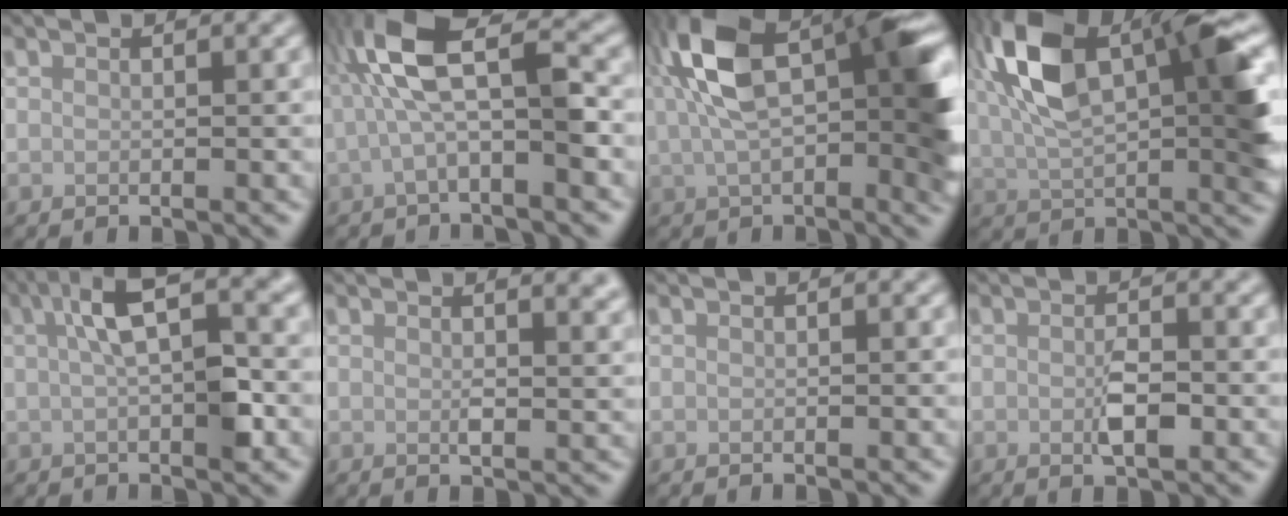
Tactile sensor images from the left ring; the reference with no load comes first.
{"total": 7.3, "force": [-0.1, 2.2, 6.9], "torque": [-0.141, 0.030, -0.013]}
{"total": 12.1, "force": [2.8, 5.3, 10.5], "torque": [-0.190, 0.001, 0.049]}
{"total": 12.0, "force": [3.2, 5.5, 10.2], "torque": [-0.188, 0.002, 0.059]}
{"total": 6.4, "force": [1.1, 1.8, 6.1], "torque": [-0.104, 0.014, 0.013]}
{"total": 3.2, "force": [1.5, 1.1, 2.6], "torque": [-0.032, -0.003, 0.023]}
{"total": 0.0}
{"total": 2.2, "force": [-0.4, 0.8, 2.0], "torque": [-0.036, -0.003, -0.007]}